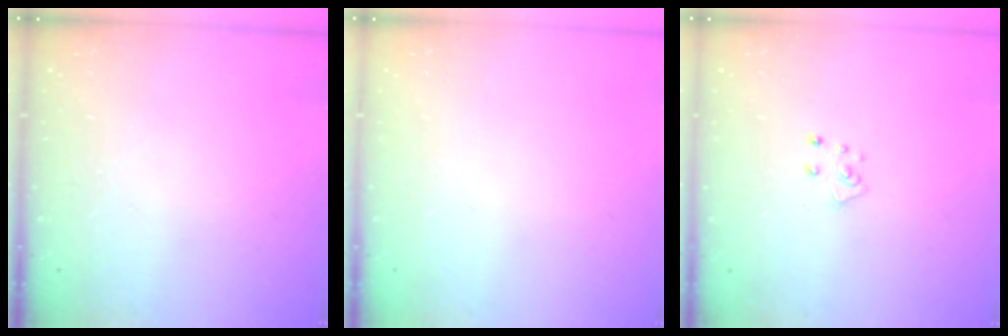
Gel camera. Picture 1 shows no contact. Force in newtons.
{"total": 0.0}
{"total": 4.8, "press": 4.8, "slide": 0.2}